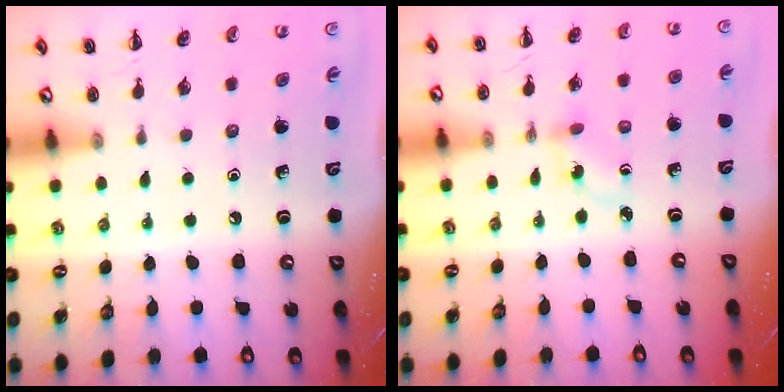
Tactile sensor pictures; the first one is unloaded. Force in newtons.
{"total": 2.2, "press": 2.0, "slide": 1.0}